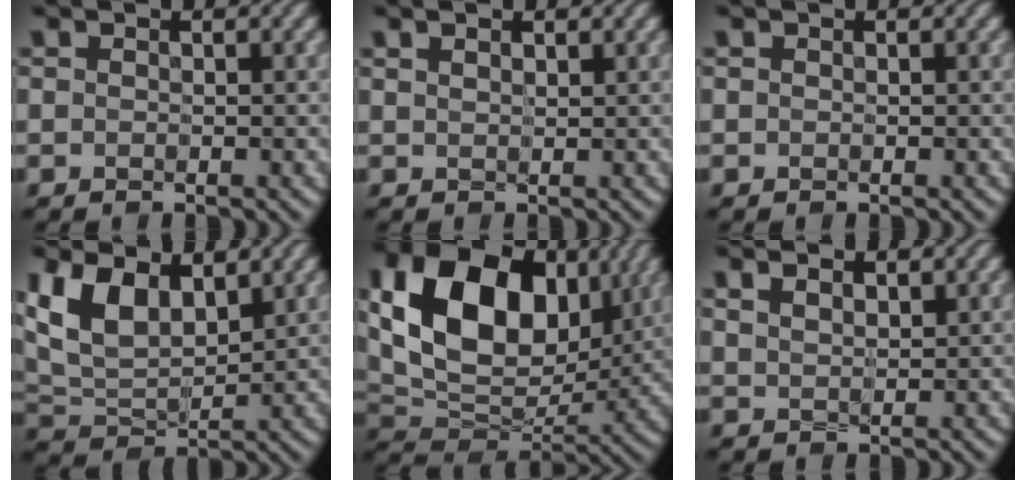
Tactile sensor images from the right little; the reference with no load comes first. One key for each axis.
{"total": 1.5, "fx": 1.0, "fy": 0.6, "fz": 1.0, "tx": -0.011, "ty": 0.008, "tz": 0.009}
{"total": 0.0}
{"total": 7.1, "fx": 2.8, "fy": 4.1, "fz": 5.0, "tx": -0.114, "ty": -0.001, "tz": 0.052}
{"total": 14.6, "fx": 4.0, "fy": 9.9, "fz": 9.9, "tx": -0.187, "ty": 0.013, "tz": 0.077}
{"total": 2.5, "fx": 1.5, "fy": 1.1, "fz": 1.7, "tx": -0.027, "ty": 0.012, "tz": 0.017}